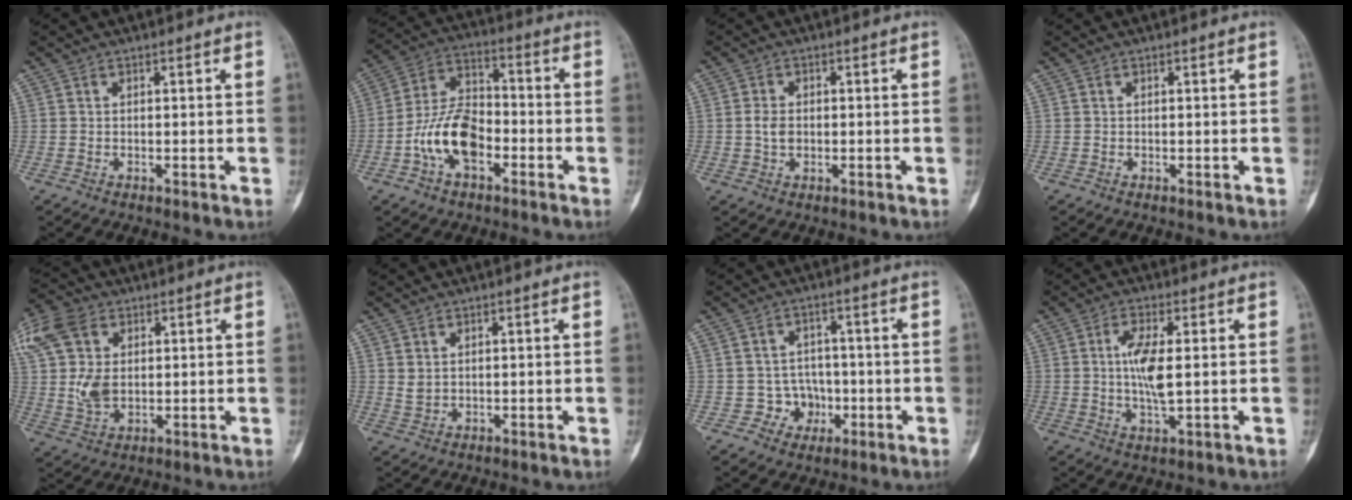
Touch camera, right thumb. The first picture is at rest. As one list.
[{"total": 12.3, "force": [-4.3, 7.1, 9.0], "torque": [-0.157, 0.039, -0.086]}, {"total": 2.9, "force": [-0.2, 2.1, 2.0], "torque": [-0.031, 0.001, -0.008]}, {"total": 0.0}, {"total": 12.7, "force": [3.2, 8.8, 8.7], "torque": [-0.174, 0.005, 0.063]}, {"total": 1.7, "force": [0.8, 1.1, 1.0], "torque": [-0.018, -0.005, 0.022]}, {"total": 5.2, "force": [-1.4, 4.9, 0.7], "torque": [0.029, 0.018, -0.020]}, {"total": 7.2, "force": [0.5, 2.2, 6.8], "torque": [-0.138, -0.009, 0.008]}]